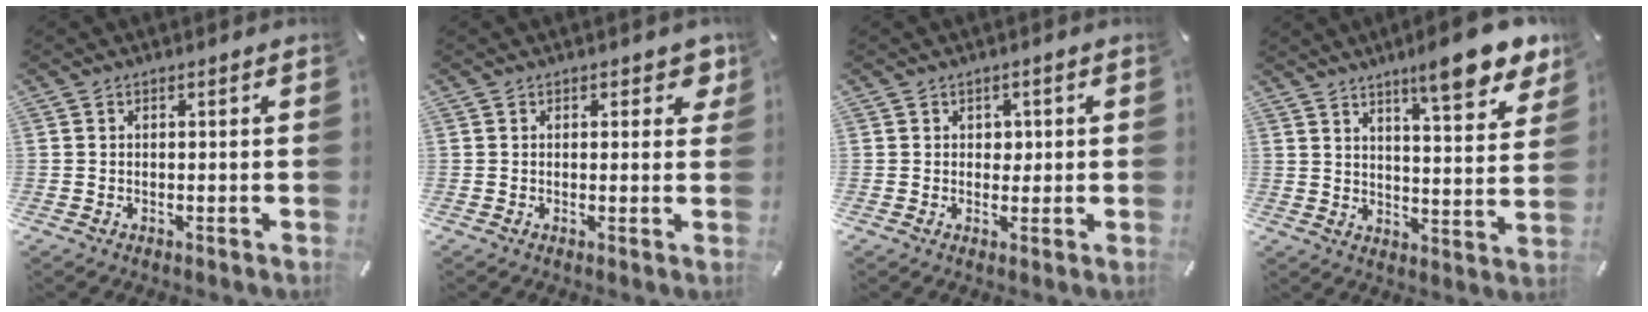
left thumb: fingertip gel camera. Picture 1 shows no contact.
{"total": 2.9, "force": [1.5, 1.7, 1.8], "torque": [-0.009, -0.005, 0.019]}
{"total": 2.2, "force": [0.4, 2.0, 0.8], "torque": [-0.004, 0.000, 0.001]}
{"total": 11.8, "force": [9.3, 2.1, 6.9], "torque": [-0.096, -0.067, 0.155]}